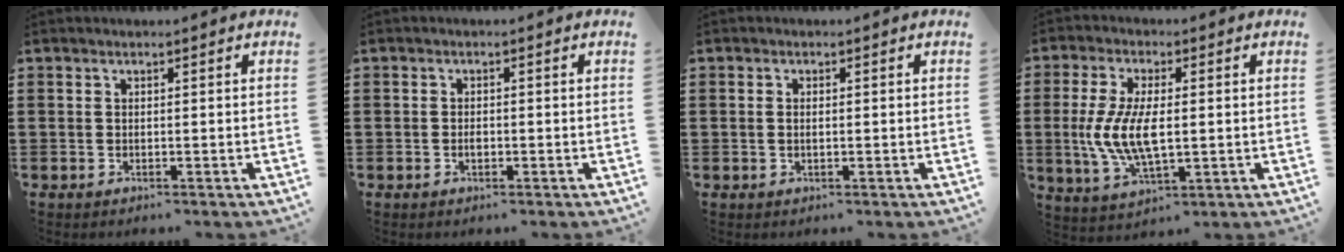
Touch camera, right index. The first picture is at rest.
{"total": 1.1, "force": [-0.4, 0.5, 0.9], "torque": [-0.019, -0.004, -0.006]}
{"total": 1.1, "force": [0.0, 0.5, 1.0], "torque": [-0.019, 0.004, -0.001]}
{"total": 9.1, "force": [-0.1, 3.9, 8.2], "torque": [-0.192, -0.006, -0.010]}